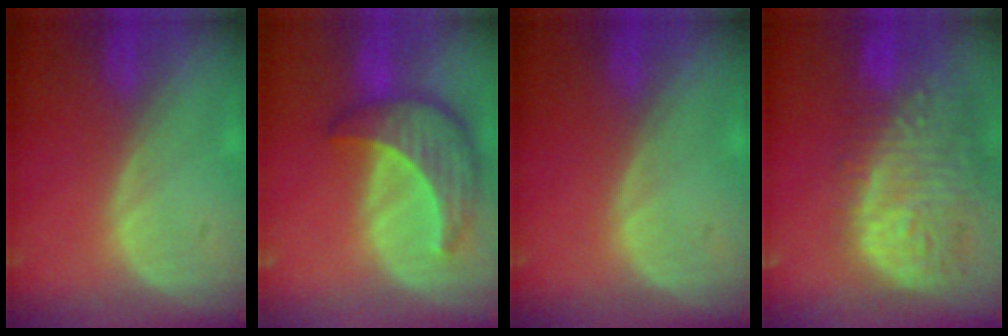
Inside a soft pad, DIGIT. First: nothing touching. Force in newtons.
{"total": 8.7, "press": 7.8, "slide": 3.7}
{"total": 0.0}
{"total": 14.2, "press": 11.7, "slide": 8.1}